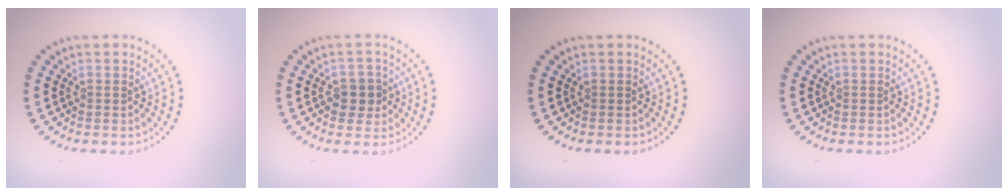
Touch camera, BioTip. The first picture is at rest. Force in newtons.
{"total": 2.3, "press": 2.2, "slide": 0.7}
{"total": 0.0}
{"total": 0.0}